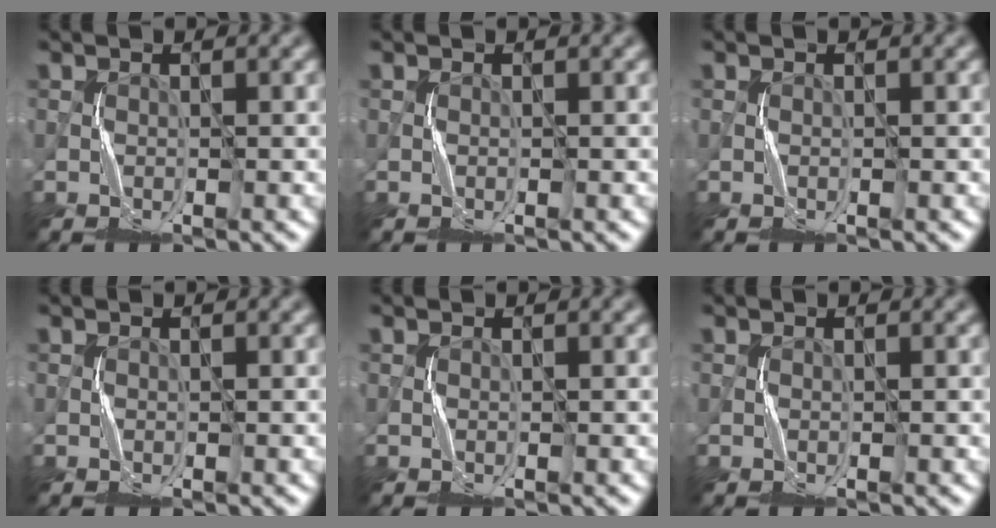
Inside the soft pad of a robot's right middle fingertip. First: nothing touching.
{"total": 0.0}
{"total": 0.0}
{"total": 0.0}
{"total": 0.0}
{"total": 0.0}